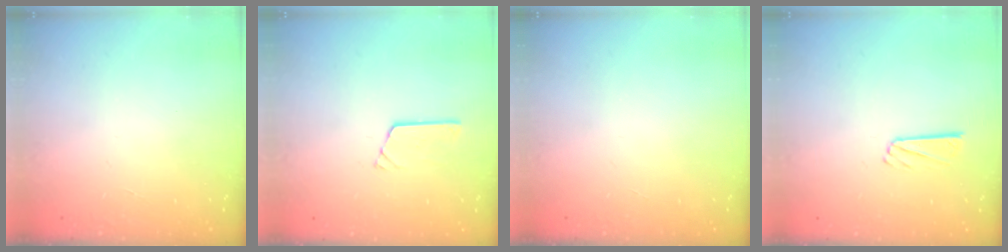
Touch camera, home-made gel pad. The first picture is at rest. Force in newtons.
{"total": 2.6, "press": 2.6, "slide": 0.2}
{"total": 0.0}
{"total": 5.9, "press": 5.9, "slide": 0.4}